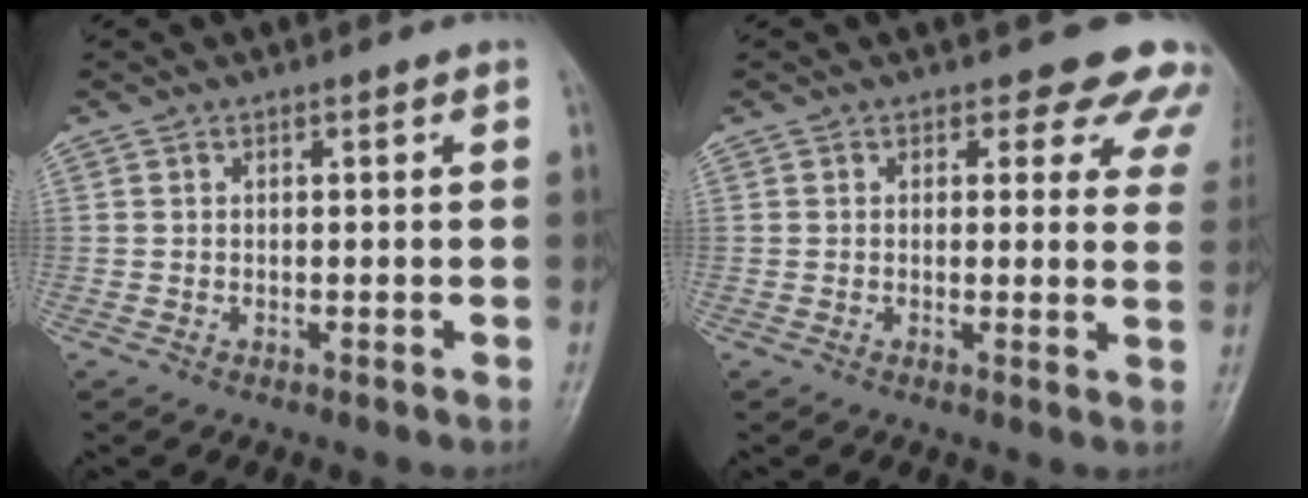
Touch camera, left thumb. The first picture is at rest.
{"total": 8.9, "force": [7.4, 4.2, 2.5], "torque": [0.023, -0.033, 0.054]}